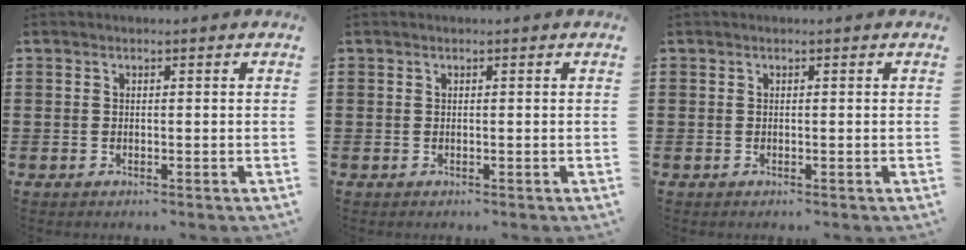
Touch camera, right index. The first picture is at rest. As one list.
[{"total": 0.0}, {"total": 0.0}]